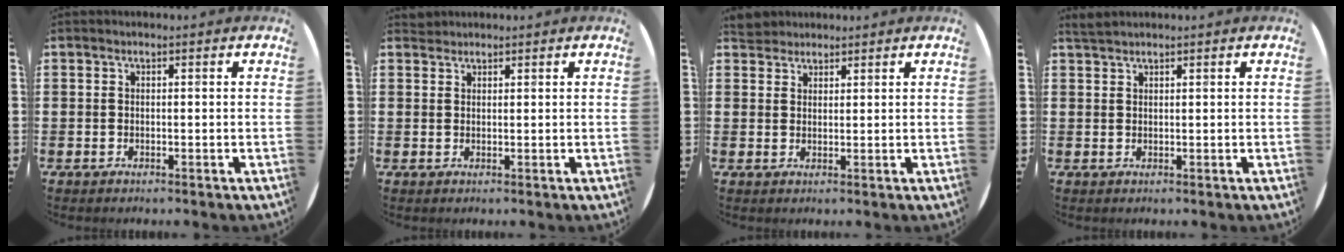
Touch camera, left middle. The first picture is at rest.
{"total": 1.0, "force": [0.9, 0.2, -0.1], "torque": [0.001, 0.002, 0.019]}
{"total": 2.6, "force": [2.5, 0.9, -0.1], "torque": [-0.004, 0.002, 0.049]}
{"total": 1.2, "force": [1.2, 0.0, 0.2], "torque": [-0.005, 0.002, 0.022]}